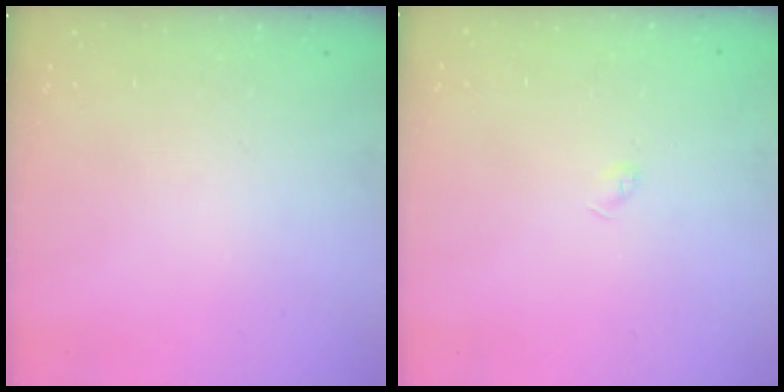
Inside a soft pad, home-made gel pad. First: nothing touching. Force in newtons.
{"total": 2.4, "press": 2.3, "slide": 0.3}